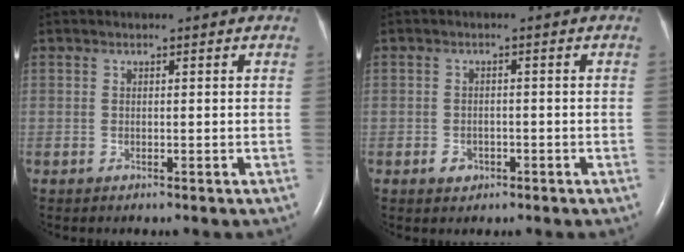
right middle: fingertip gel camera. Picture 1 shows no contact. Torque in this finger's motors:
{"motor_torque": [0.25, -0.07, 0.19, 0.05]}